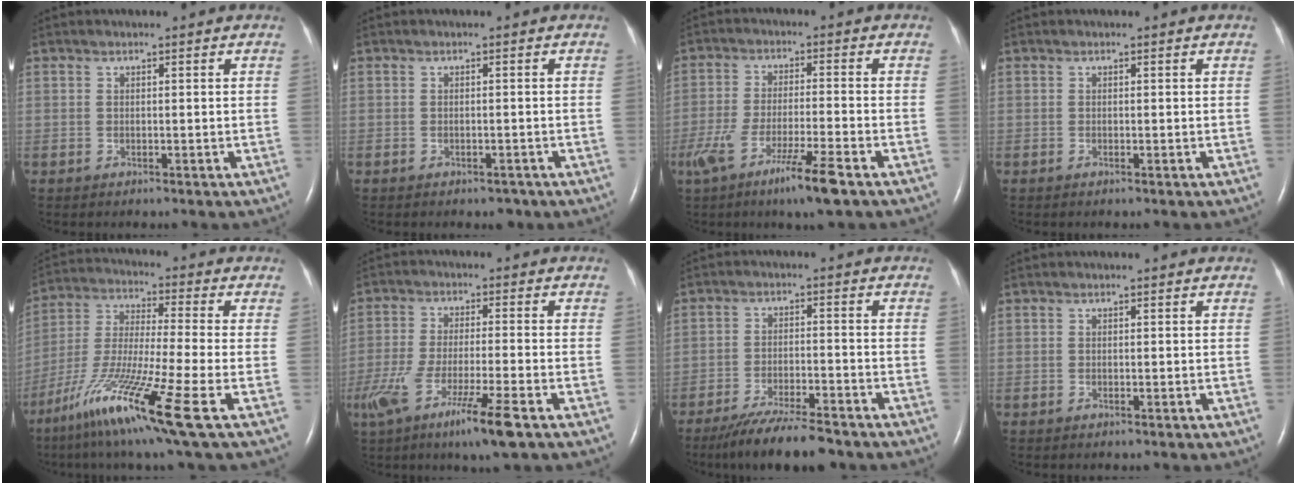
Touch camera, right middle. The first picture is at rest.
{"total": 1.6, "force": [-1.0, 1.0, 0.7], "torque": [-0.009, 0.002, -0.009]}
{"total": 9.8, "force": [-5.9, 0.1, 7.8], "torque": [-0.154, -0.024, -0.104]}
{"total": 0.0}
{"total": 17.4, "force": [-8.7, -0.3, 15.0], "torque": [-0.313, -0.045, -0.165]}
{"total": 11.8, "force": [-6.6, 0.4, 9.8], "torque": [-0.193, -0.036, -0.116]}
{"total": 10.3, "force": [-8.6, 1.1, 5.5], "torque": [-0.091, -0.026, -0.141]}
{"total": 0.0}